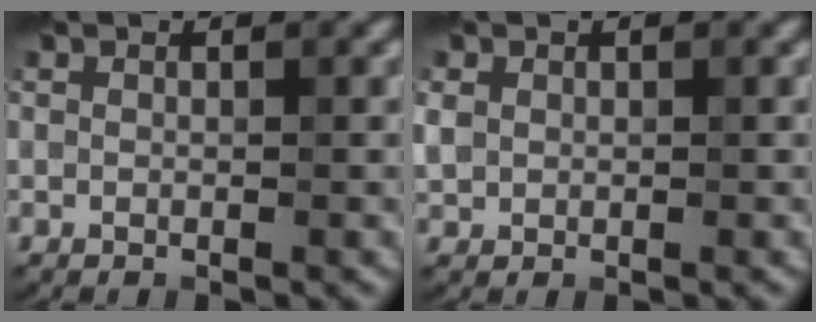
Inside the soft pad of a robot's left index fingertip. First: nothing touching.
{"total": 1.1, "force": [0.3, 1.0, 0.2], "torque": [-0.003, 0.001, 0.003]}